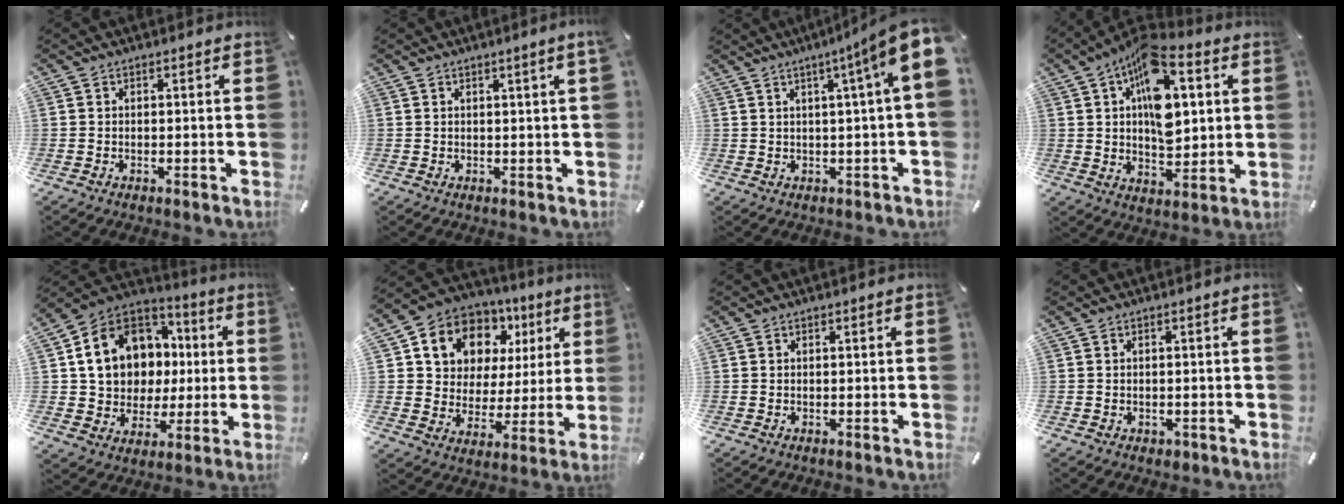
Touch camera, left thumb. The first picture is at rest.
{"total": 1.9, "force": [0.8, -0.2, 1.7], "torque": [-0.030, -0.002, 0.014]}
{"total": 10.6, "force": [3.9, 0.5, 9.8], "torque": [-0.151, -0.031, 0.062]}
{"total": 16.8, "force": [5.6, 9.6, 12.5], "torque": [-0.207, -0.017, 0.098]}
{"total": 15.9, "force": [2.9, 13.6, 7.7], "torque": [-0.154, -0.014, 0.063]}
{"total": 12.4, "force": [5.6, 10.3, 3.9], "torque": [-0.082, -0.026, 0.110]}
{"total": 0.0}
{"total": 1.3, "force": [-0.5, 1.2, 0.4], "torque": [-0.007, 0.004, -0.011]}